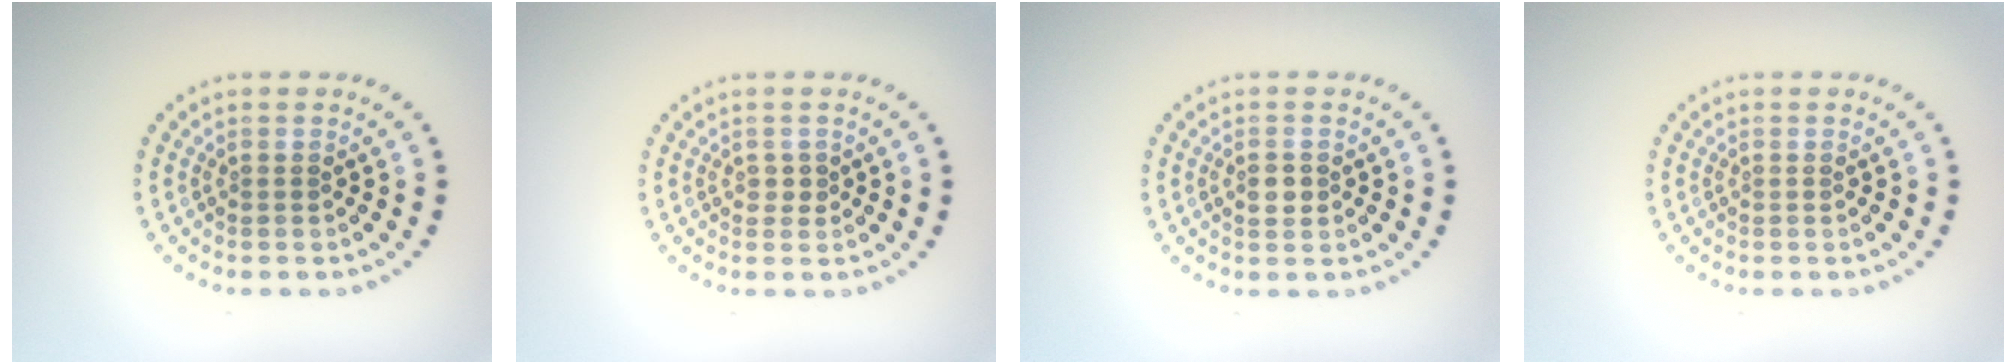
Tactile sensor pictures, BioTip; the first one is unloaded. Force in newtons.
{"total": 0.8, "press": 0.8, "slide": 0.3}
{"total": 1.5, "press": 1.5, "slide": 0.3}
{"total": 0.0}